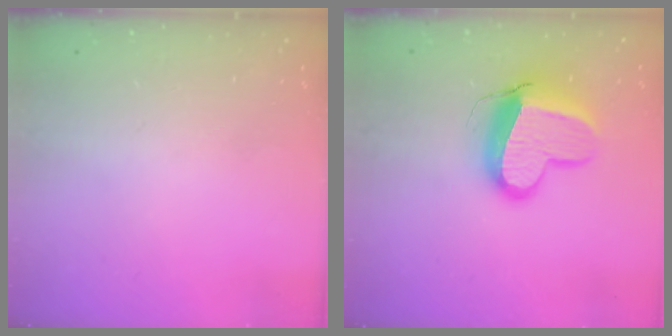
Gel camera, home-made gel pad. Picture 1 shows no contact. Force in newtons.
{"total": 14.4, "press": 14.3, "slide": 1.6}